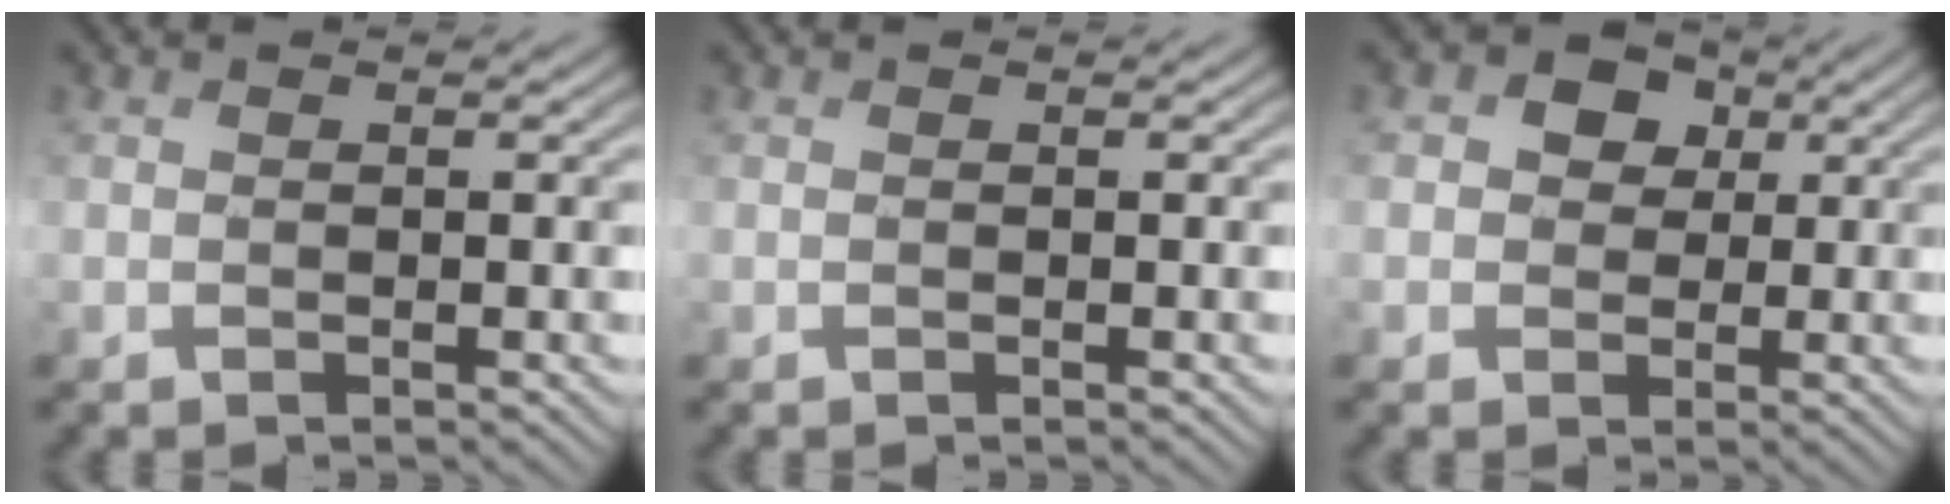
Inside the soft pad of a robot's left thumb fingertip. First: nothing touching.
{"total": 0.0}
{"total": 5.8, "force": [1.6, 5.0, 2.5], "torque": [-0.060, 0.021, 0.002]}